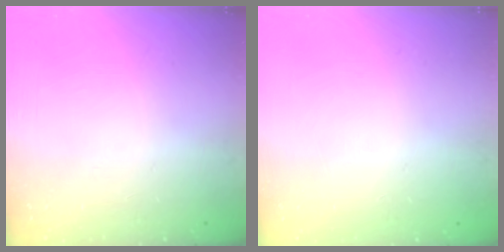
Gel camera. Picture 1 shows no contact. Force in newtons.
{"total": 0.0}